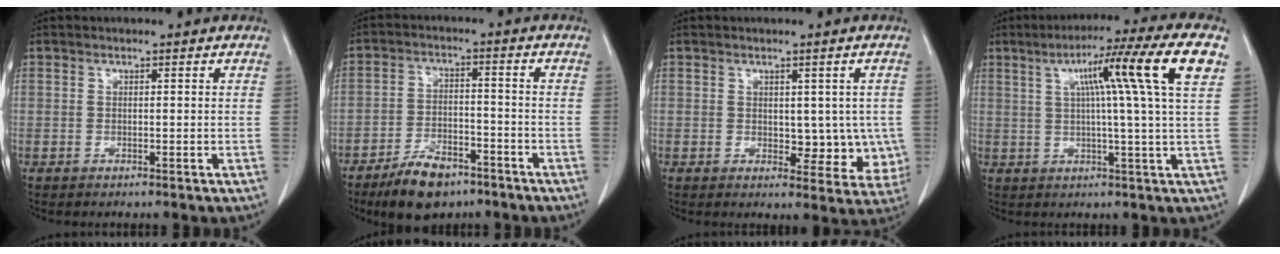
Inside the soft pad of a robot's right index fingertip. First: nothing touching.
{"total": 8.8, "force": [-6.4, 3.7, 4.8], "torque": [-0.090, -0.005, -0.112]}
{"total": 6.4, "force": [0.2, 4.0, 5.0], "torque": [-0.032, 0.001, 0.012]}
{"total": 14.1, "force": [4.9, -1.9, 13.1], "torque": [-0.192, 0.025, 0.066]}